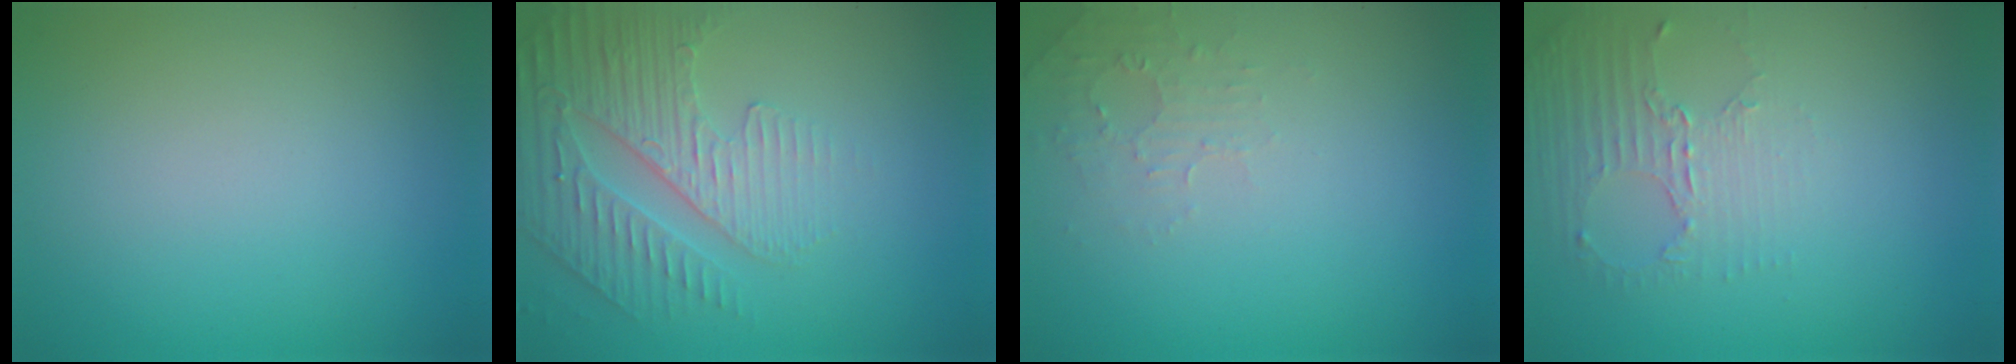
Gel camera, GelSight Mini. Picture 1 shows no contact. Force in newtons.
{"total": 4.8, "press": 3.6, "slide": 3.1}
{"total": 1.6, "press": 1.6, "slide": 0.4}
{"total": 2.6, "press": 2.0, "slide": 1.7}